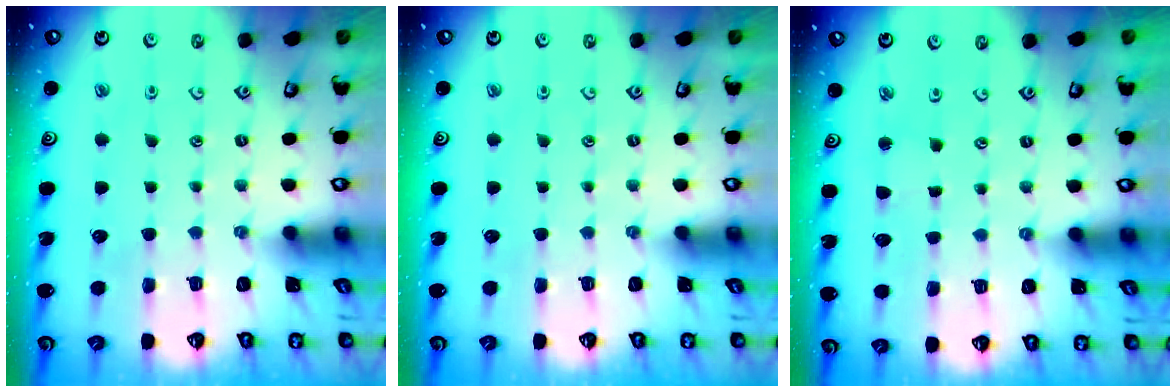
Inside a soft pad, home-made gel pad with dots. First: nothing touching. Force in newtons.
{"total": 0.0}
{"total": 1.9, "press": 1.9, "slide": 0.2}